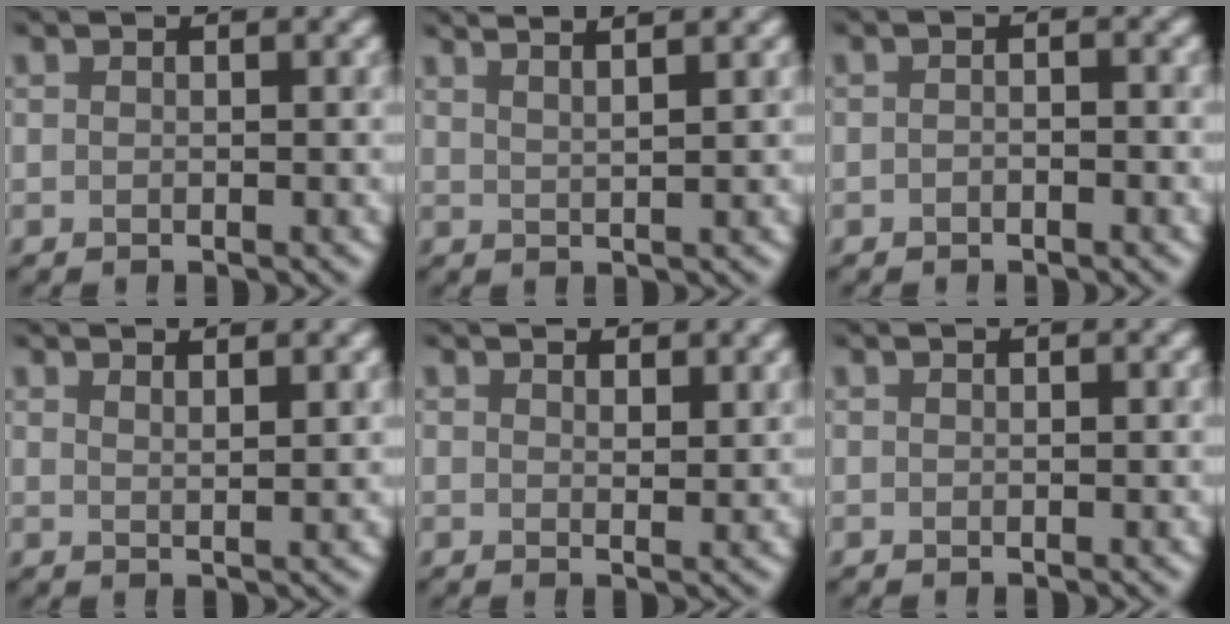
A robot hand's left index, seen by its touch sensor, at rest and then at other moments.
{"total": 5.2, "force": [3.9, 1.6, 3.0], "torque": [-0.014, 0.035, 0.018]}
{"total": 0.9, "force": [-0.5, 0.3, 0.7], "torque": [-0.015, 0.000, -0.014]}
{"total": 1.8, "force": [1.4, 0.5, 1.0], "torque": [-0.002, 0.003, 0.017]}
{"total": 1.6, "force": [1.2, 0.6, 0.8], "torque": [-0.014, -0.004, 0.024]}
{"total": 0.0}